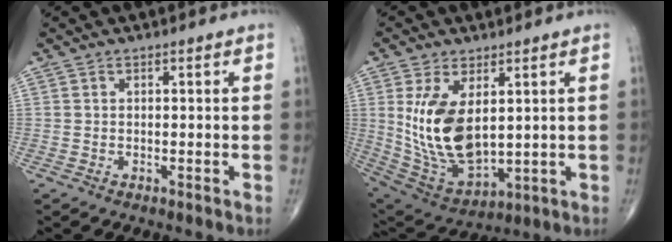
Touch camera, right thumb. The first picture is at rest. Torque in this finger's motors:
{"motor_torque": [-0.38, 1.07, 0.60, 0.32, 0.20]}